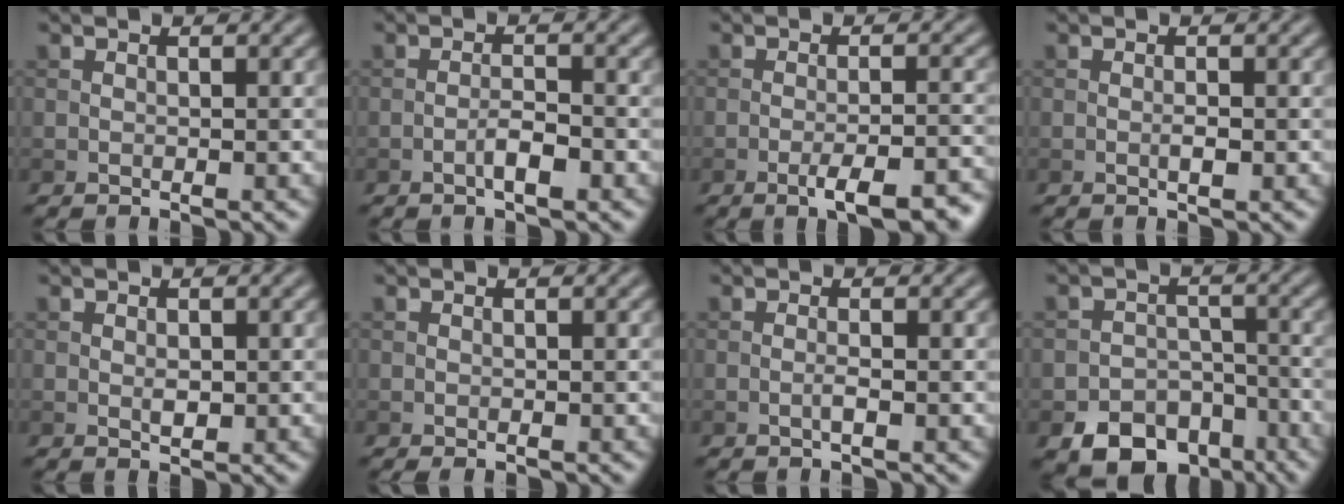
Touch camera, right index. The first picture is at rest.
{"total": 2.0, "force": [-1.0, 0.4, 1.7], "torque": [-0.030, 0.005, -0.020]}
{"total": 6.1, "force": [-3.4, 1.6, 4.8], "torque": [-0.072, 0.001, -0.047]}
{"total": 0.9, "force": [-0.3, 0.2, 0.9], "torque": [-0.017, -0.001, -0.005]}
{"total": 0.9, "force": [0.0, 0.5, 0.8], "torque": [-0.012, -0.003, 0.001]}
{"total": 0.6, "force": [-0.5, 0.1, 0.4], "torque": [-0.006, -0.002, -0.007]}
{"total": 0.9, "force": [-0.3, 0.1, 0.9], "torque": [-0.017, 0.001, -0.009]}
{"total": 9.0, "force": [-6.2, 5.7, 3.1], "torque": [-0.031, -0.015, -0.087]}